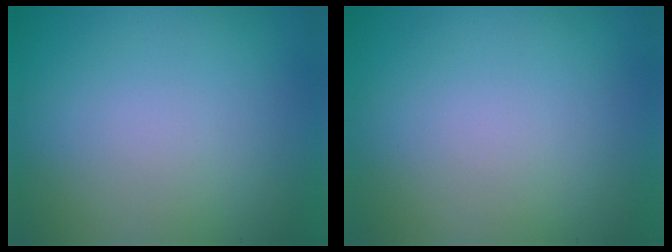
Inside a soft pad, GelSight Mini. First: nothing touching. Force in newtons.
{"total": 0.0}